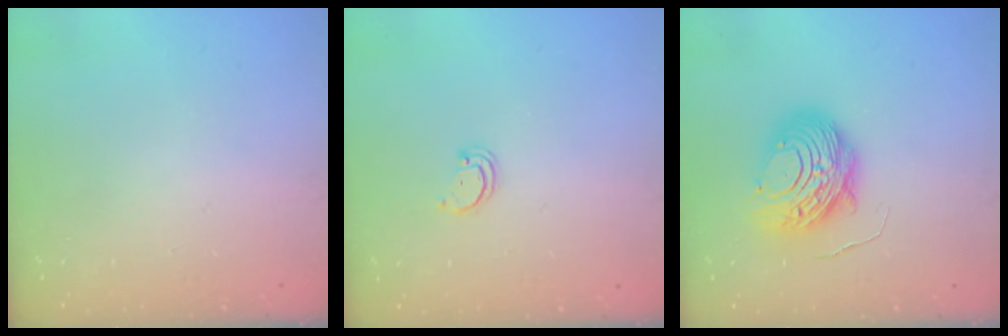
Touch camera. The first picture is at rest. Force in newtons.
{"total": 1.5, "press": 1.5, "slide": 0.1}
{"total": 12.8, "press": 12.7, "slide": 1.1}